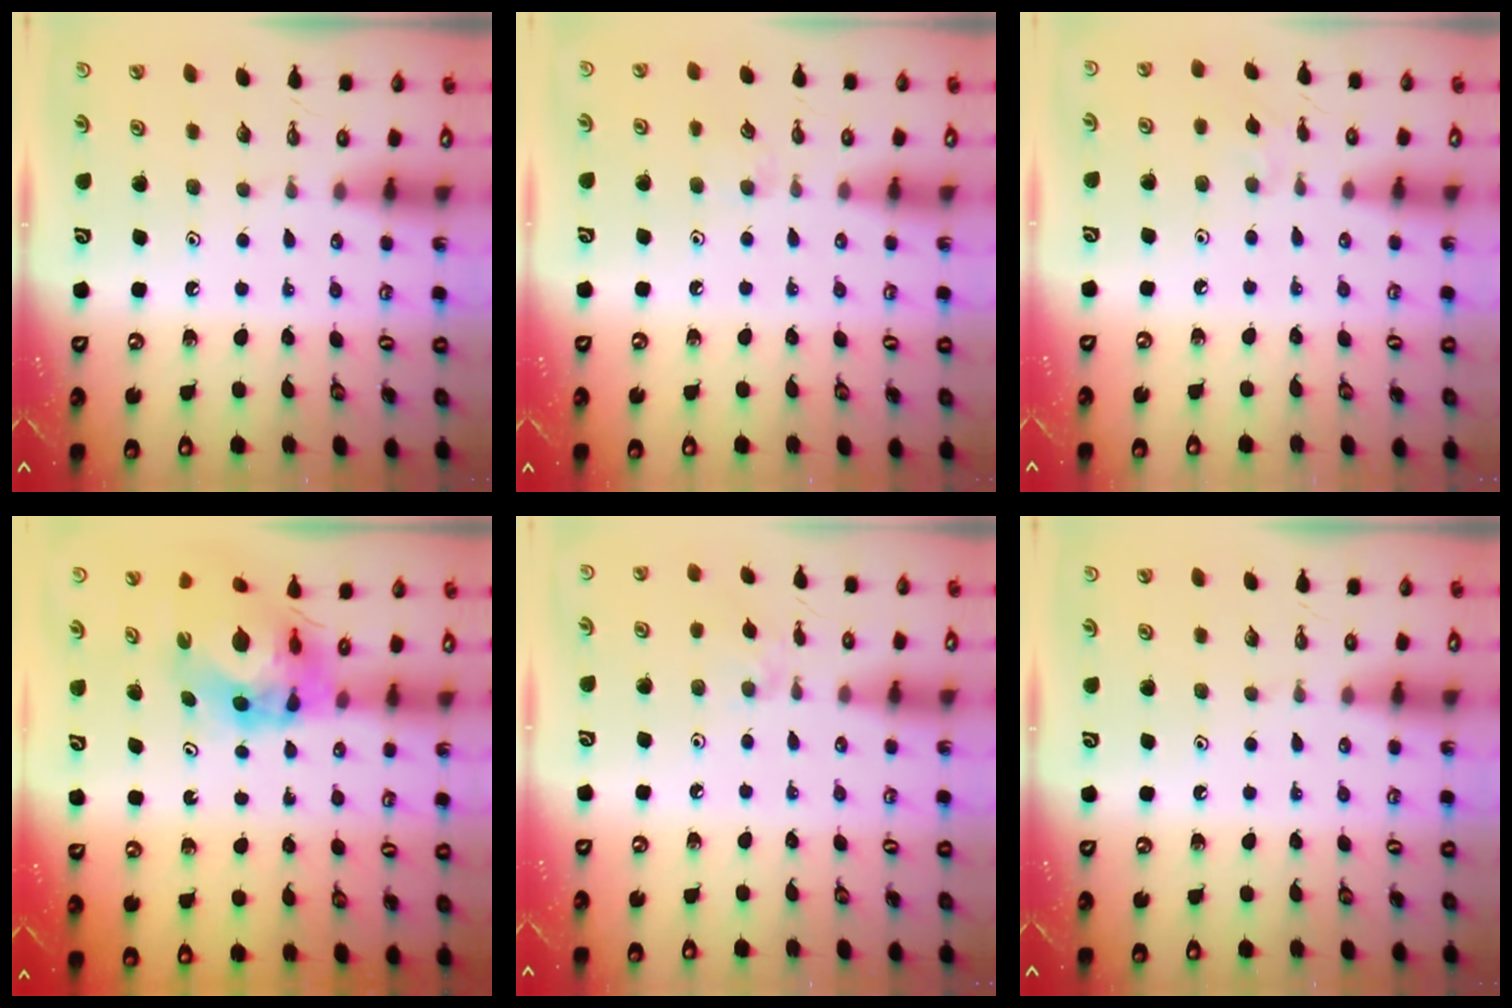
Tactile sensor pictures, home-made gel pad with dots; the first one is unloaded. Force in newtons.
{"total": 3.5, "press": 3.4, "slide": 0.6}
{"total": 2.2, "press": 2.2, "slide": 0.5}
{"total": 10.9, "press": 10.9, "slide": 0.6}
{"total": 2.9, "press": 2.8, "slide": 0.5}
{"total": 0.0}